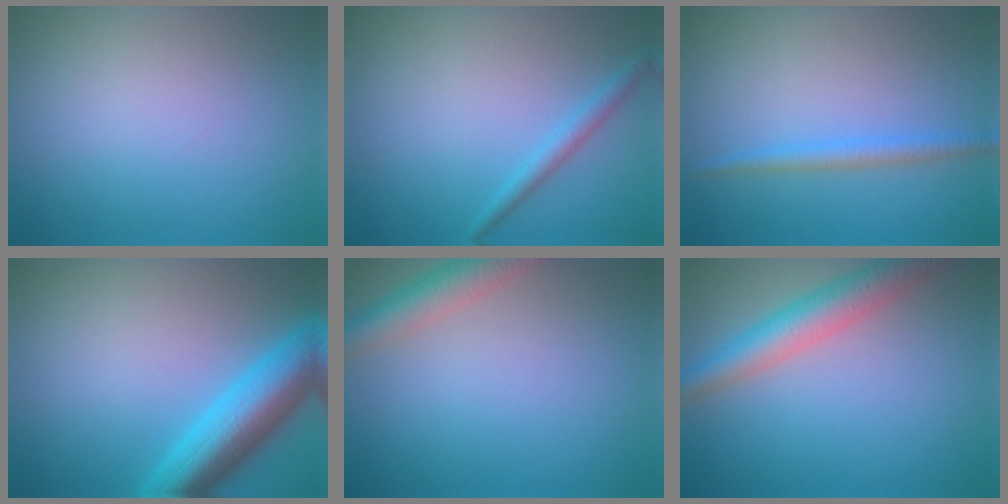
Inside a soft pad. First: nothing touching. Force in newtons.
{"total": 1.5, "press": 1.5, "slide": 0.1}
{"total": 1.8, "press": 1.8, "slide": 0.1}
{"total": 7.2, "press": 7.2, "slide": 0.2}
{"total": 3.6, "press": 3.6, "slide": 0.3}
{"total": 4.9, "press": 4.9, "slide": 0.2}